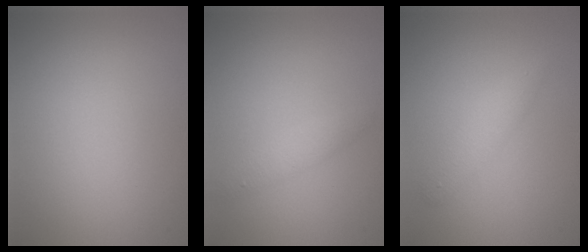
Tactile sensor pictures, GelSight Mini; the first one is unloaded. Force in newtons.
{"total": 1.4, "press": 1.4, "slide": 0.0}
{"total": 1.9, "press": 1.9, "slide": 0.0}